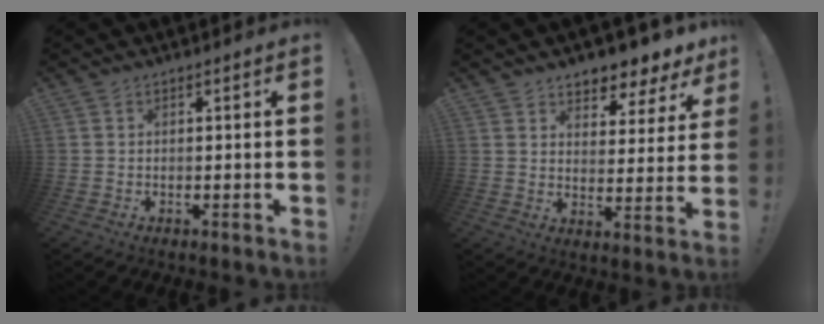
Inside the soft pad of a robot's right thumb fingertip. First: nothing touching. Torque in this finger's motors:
{"motor_torque": [0.04, 0.09, 0.29, 0.21, 0.00]}